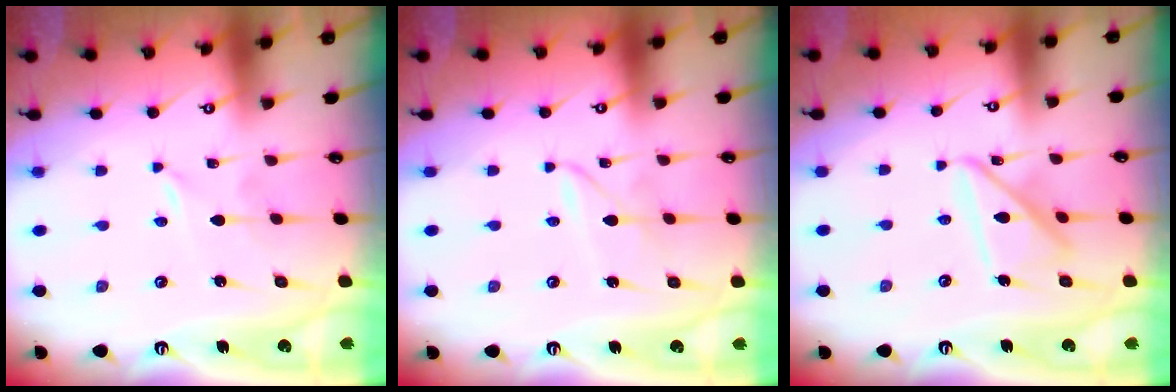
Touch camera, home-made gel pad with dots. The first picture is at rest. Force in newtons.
{"total": 1.9, "press": 1.9, "slide": 0.2}
{"total": 12.3, "press": 12.2, "slide": 1.0}